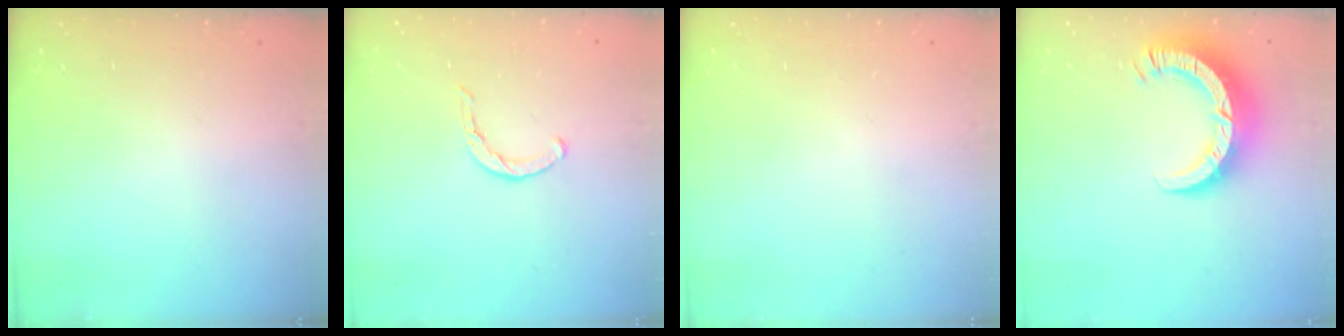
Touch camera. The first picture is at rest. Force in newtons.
{"total": 3.4, "press": 3.4, "slide": 0.7}
{"total": 0.0}
{"total": 10.6, "press": 10.5, "slide": 1.0}